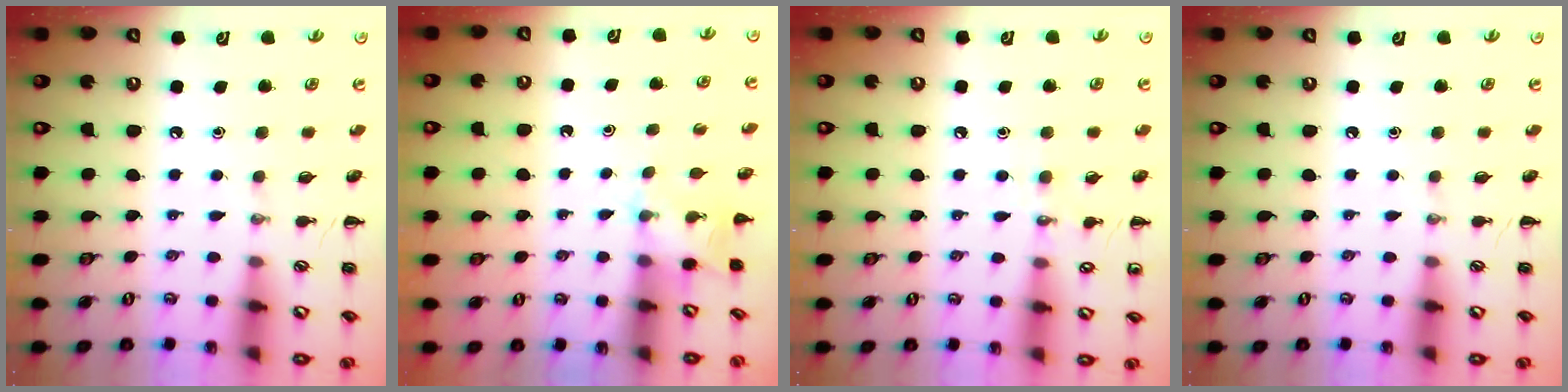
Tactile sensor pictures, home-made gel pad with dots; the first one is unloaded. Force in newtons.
{"total": 3.5, "press": 3.4, "slide": 1.0}
{"total": 5.7, "press": 5.5, "slide": 1.5}
{"total": 0.0}